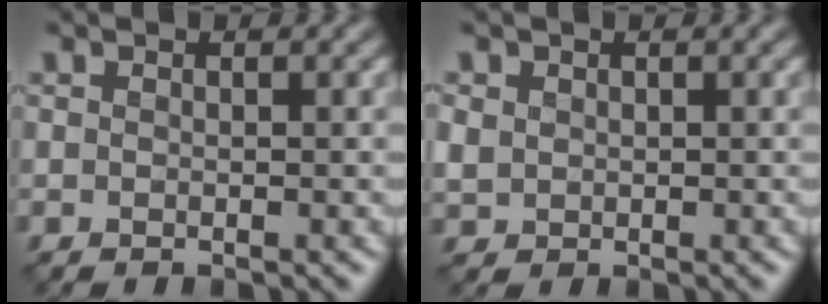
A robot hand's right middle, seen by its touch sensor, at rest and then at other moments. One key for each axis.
{"total": 1.4, "fx": 0.4, "fy": 1.3, "fz": 0.2, "tx": -0.005, "ty": 0.001, "tz": 0.007}